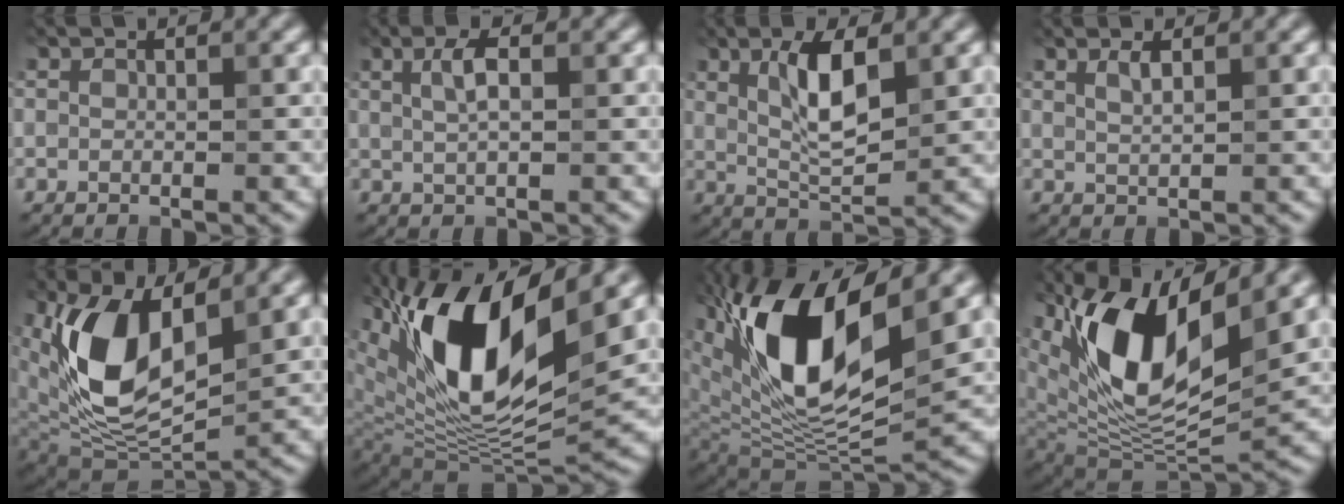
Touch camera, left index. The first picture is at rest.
{"total": 2.2, "force": [0.6, 0.6, 2.1], "torque": [-0.040, 0.005, 0.012]}
{"total": 5.2, "force": [1.5, 1.6, 4.7], "torque": [-0.091, 0.001, 0.028]}
{"total": 1.5, "force": [0.8, 0.4, 1.1], "torque": [-0.019, 0.003, 0.014]}
{"total": 9.8, "force": [2.4, 5.4, 7.8], "torque": [-0.163, -0.018, 0.042]}
{"total": 15.7, "force": [6.3, 6.4, 12.8], "torque": [-0.238, 0.010, 0.107]}
{"total": 13.9, "force": [5.3, 6.0, 11.4], "torque": [-0.216, -0.002, 0.099]}
{"total": 12.3, "force": [5.2, 5.5, 9.7], "torque": [-0.181, -0.005, 0.102]}